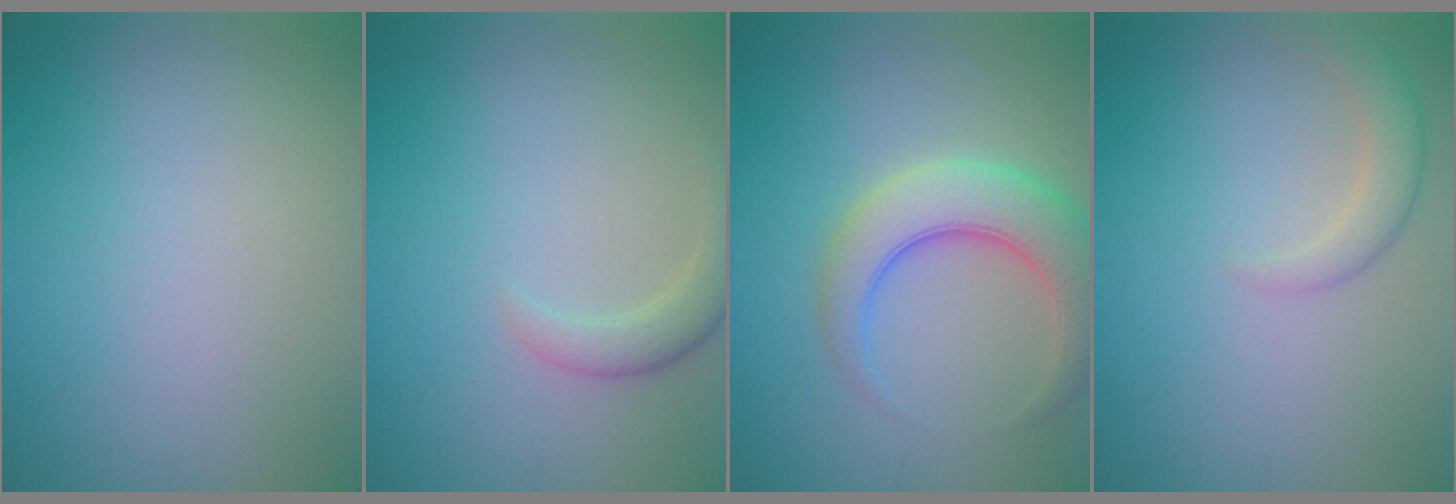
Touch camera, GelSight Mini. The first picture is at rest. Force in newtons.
{"total": 2.2, "press": 2.2, "slide": 0.2}
{"total": 6.1, "press": 6.1, "slide": 0.5}
{"total": 2.4, "press": 2.4, "slide": 0.2}